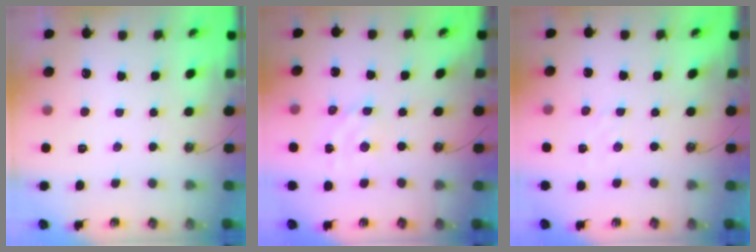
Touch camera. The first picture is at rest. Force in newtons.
{"total": 3.8, "press": 3.8, "slide": 0.3}
{"total": 2.7, "press": 2.7, "slide": 0.4}